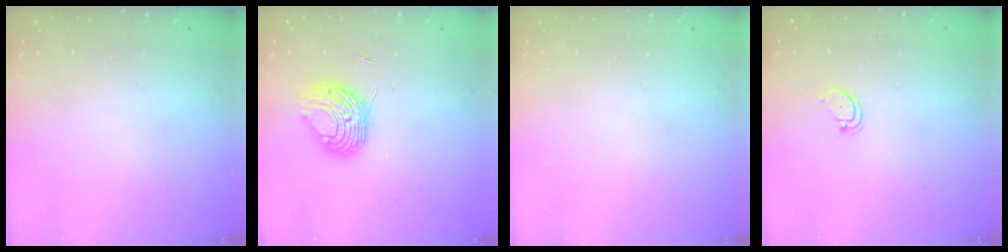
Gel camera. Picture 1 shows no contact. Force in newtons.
{"total": 8.8, "press": 8.8, "slide": 0.3}
{"total": 0.0}
{"total": 2.4, "press": 2.4, "slide": 0.2}